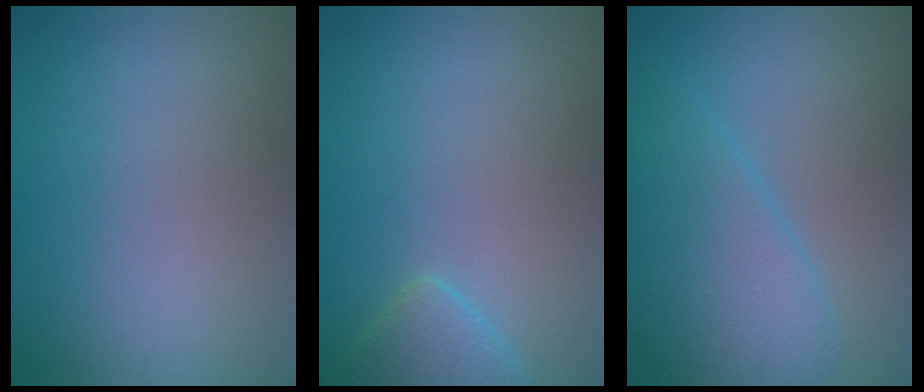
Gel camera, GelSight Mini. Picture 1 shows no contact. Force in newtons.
{"total": 2.5, "press": 2.4, "slide": 0.2}
{"total": 5.2, "press": 5.2, "slide": 0.1}